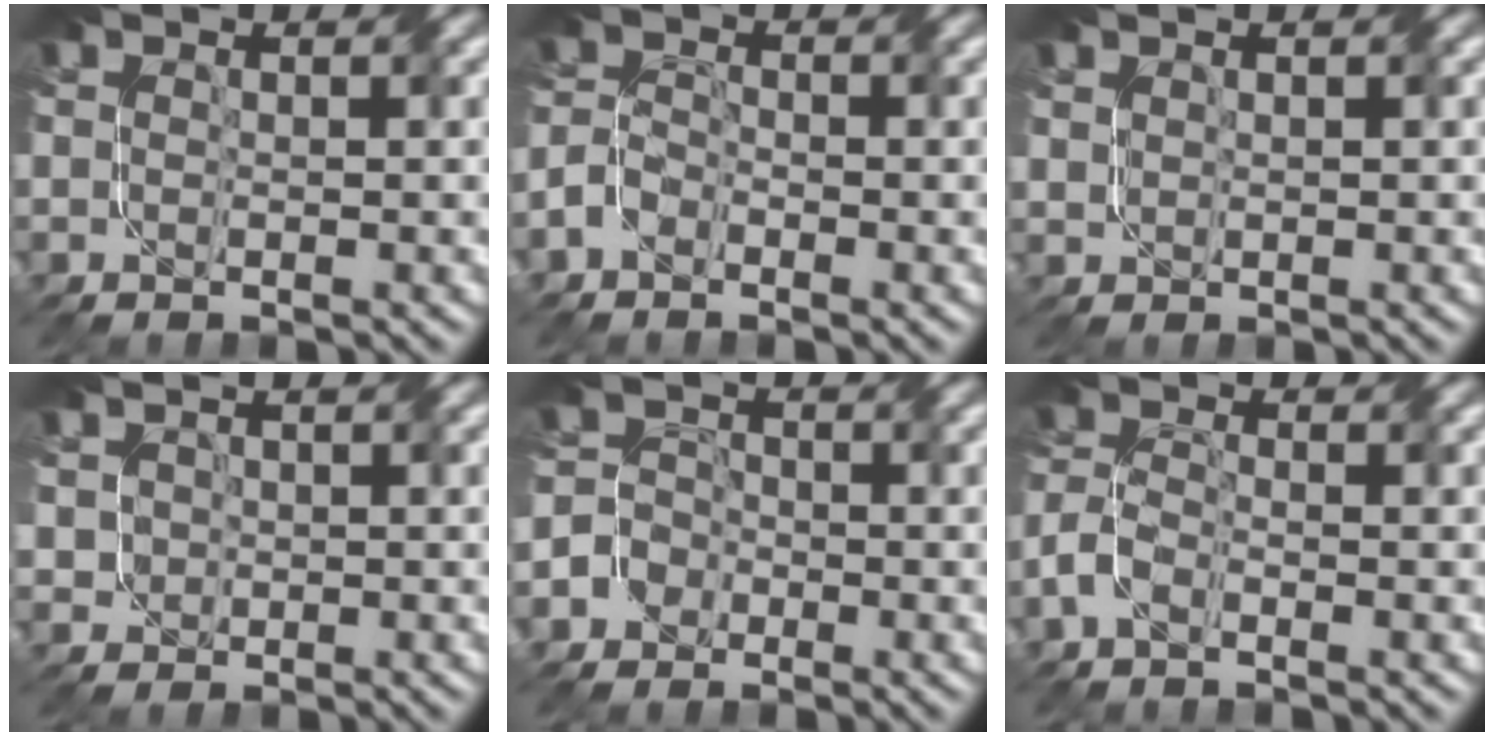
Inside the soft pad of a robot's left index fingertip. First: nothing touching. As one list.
[{"total": 2.2, "force": [-1.8, 1.0, 0.6], "torque": [-0.021, 0.005, -0.041]}, {"total": 0.6, "force": [0.3, 0.5, 0.1], "torque": [-0.016, 0.000, 0.013]}, {"total": 1.8, "force": [0.2, 1.8, 0.2], "torque": [-0.009, 0.008, 0.012]}, {"total": 3.7, "force": [-2.3, 2.9, 0.1], "torque": [0.014, 0.008, -0.053]}, {"total": 2.5, "force": [-1.8, 1.0, 1.5], "torque": [-0.040, 0.007, -0.043]}]